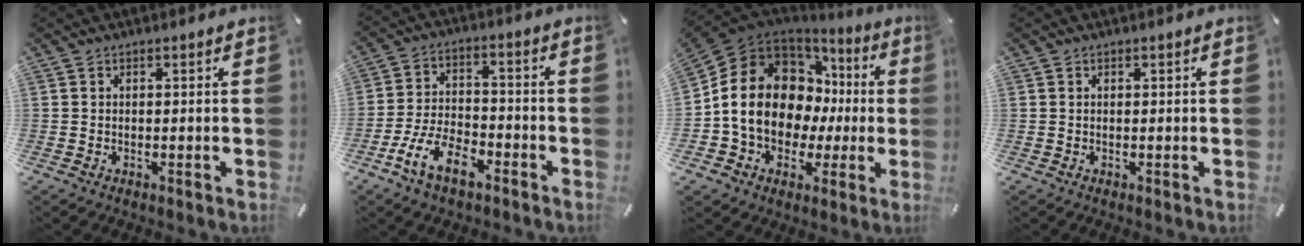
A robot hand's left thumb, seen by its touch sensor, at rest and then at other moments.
{"total": 10.5, "force": [-6.3, 5.3, 6.5], "torque": [-0.138, 0.028, -0.118]}
{"total": 17.3, "force": [0.1, 14.2, 9.7], "torque": [-0.197, -0.003, 0.009]}
{"total": 0.0}